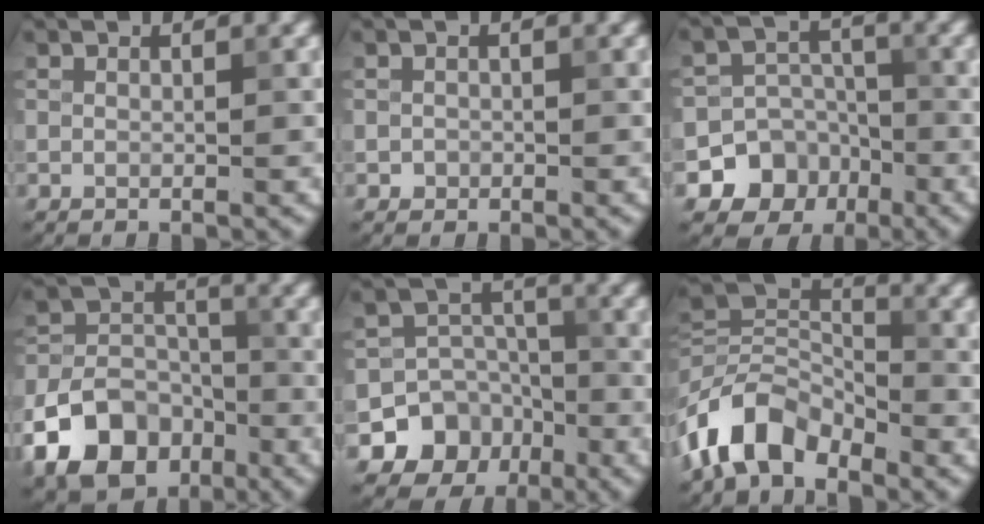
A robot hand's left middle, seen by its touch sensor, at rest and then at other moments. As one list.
[{"total": 0.7, "force": [-0.3, 0.6, 0.1], "torque": [0.004, -0.004, -0.006]}, {"total": 8.1, "force": [-3.9, 6.9, 1.5], "torque": [-0.004, -0.015, -0.090]}, {"total": 8.6, "force": [-4.4, 6.1, 4.2], "torque": [-0.075, -0.005, -0.087]}, {"total": 9.3, "force": [-4.6, 7.9, 1.8], "torque": [-0.014, -0.017, -0.099]}, {"total": 7.0, "force": [-4.4, 3.9, 3.8], "torque": [-0.062, 0.007, -0.099]}]